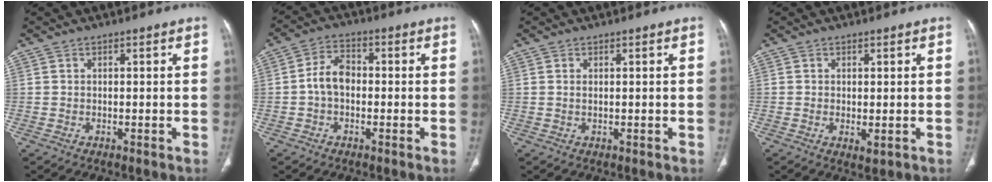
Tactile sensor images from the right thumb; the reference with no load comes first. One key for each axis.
{"total": 5.7, "fx": -0.7, "fy": 3.9, "fz": 4.1, "tx": -0.065, "ty": 0.020, "tz": -0.022}
{"total": 0.7, "fx": 0.2, "fy": 0.3, "fz": 0.6, "tx": -0.015, "ty": 0.002, "tz": 0.006}
{"total": 2.0, "fx": -0.4, "fy": 0.9, "fz": 1.8, "tx": -0.035, "ty": -0.008, "tz": -0.001}